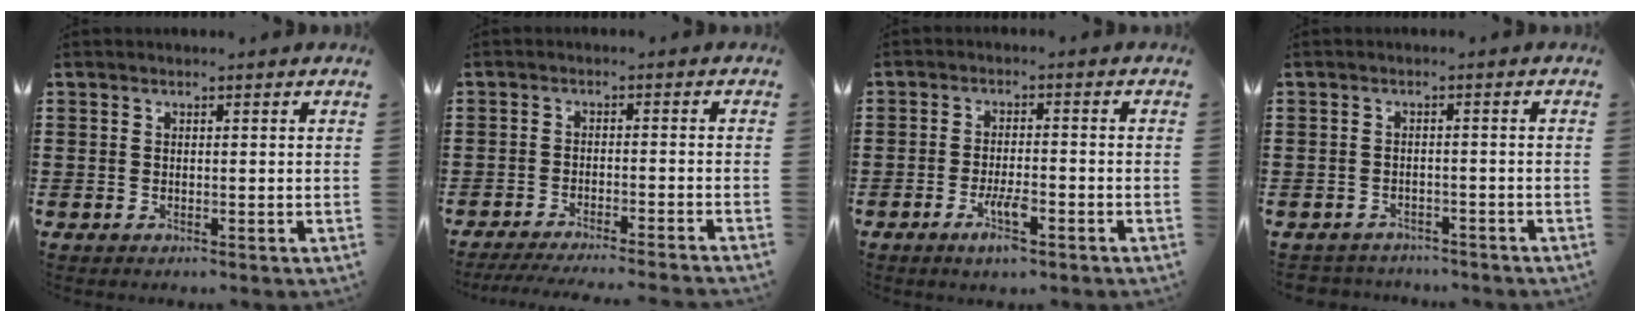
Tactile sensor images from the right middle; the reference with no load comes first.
{"total": 3.2, "force": [-3.0, -0.5, 1.0], "torque": [-0.023, -0.007, -0.063]}
{"total": 5.0, "force": [-2.5, 1.3, 4.1], "torque": [-0.080, 0.000, -0.047]}
{"total": 1.9, "force": [-1.9, 0.3, -0.3], "torque": [-0.003, -0.001, -0.044]}